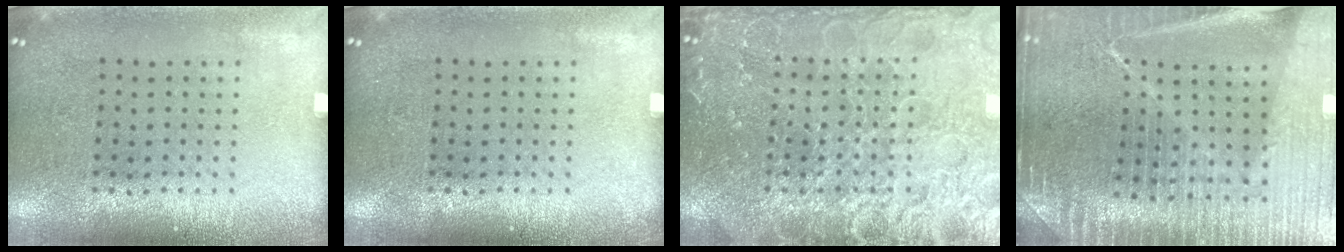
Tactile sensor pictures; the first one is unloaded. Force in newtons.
{"total": 0.0}
{"total": 6.9, "press": 6.9, "slide": 0.9}
{"total": 5.5, "press": 5.0, "slide": 2.3}